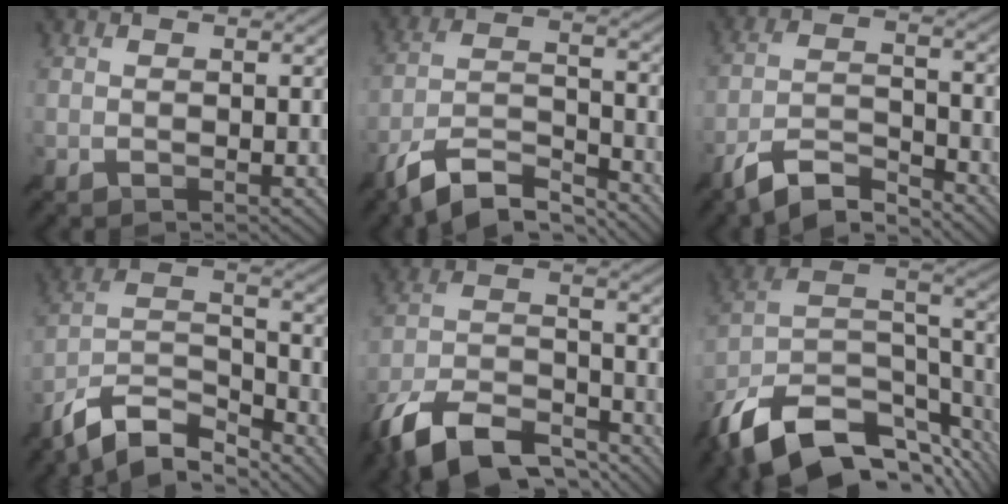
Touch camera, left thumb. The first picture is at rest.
{"total": 9.8, "force": [-7.6, 3.0, 5.5], "torque": [-0.104, 0.004, -0.152]}
{"total": 7.7, "force": [-6.2, 1.9, 4.0], "torque": [-0.082, 0.003, -0.124]}
{"total": 10.8, "force": [-8.5, 3.5, 5.7], "torque": [-0.114, 0.007, -0.164]}
{"total": 13.4, "force": [-10.0, 5.1, 7.3], "torque": [-0.154, -0.002, -0.189]}
{"total": 16.5, "force": [-10.5, 7.8, 10.1], "torque": [-0.231, -0.023, -0.164]}